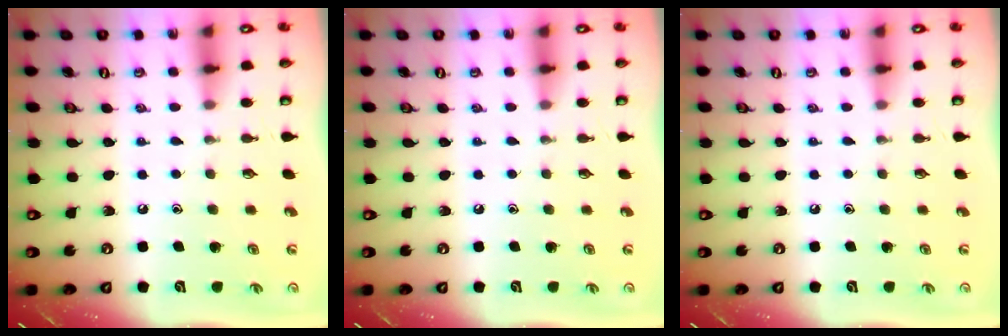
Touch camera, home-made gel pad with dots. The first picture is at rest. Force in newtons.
{"total": 0.0}
{"total": 0.0}